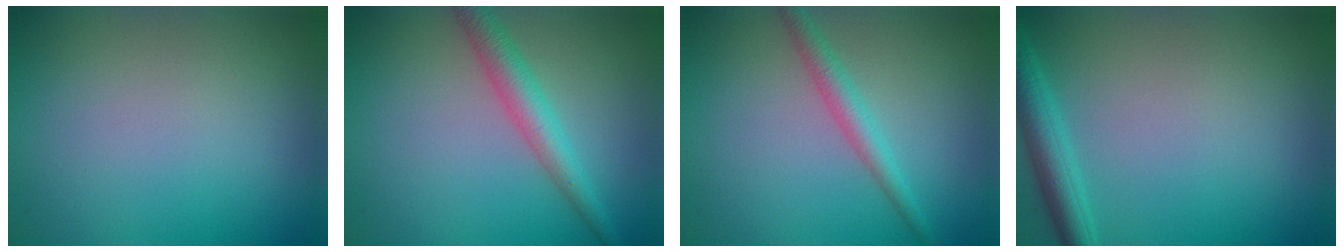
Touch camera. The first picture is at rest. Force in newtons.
{"total": 3.2, "press": 3.2, "slide": 0.1}
{"total": 2.2, "press": 2.2, "slide": 0.0}
{"total": 3.0, "press": 3.0, "slide": 0.2}